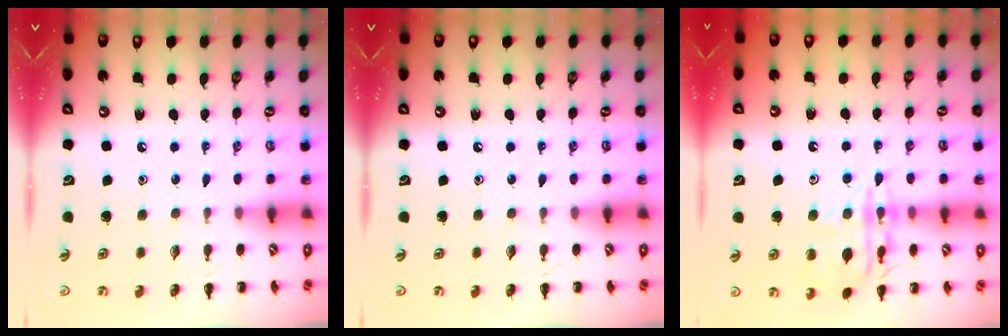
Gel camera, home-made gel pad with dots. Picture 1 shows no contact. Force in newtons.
{"total": 0.0}
{"total": 13.8, "press": 13.8, "slide": 1.0}